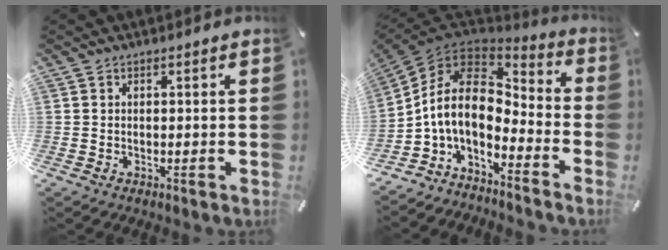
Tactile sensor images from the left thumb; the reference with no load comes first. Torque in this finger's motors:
{"motor_torque": [-0.48, 2.25, 1.41, 1.35, 0.22]}